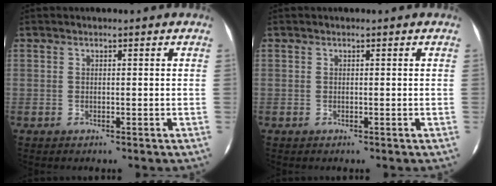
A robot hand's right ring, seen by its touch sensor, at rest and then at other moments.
{"total": 0.0}